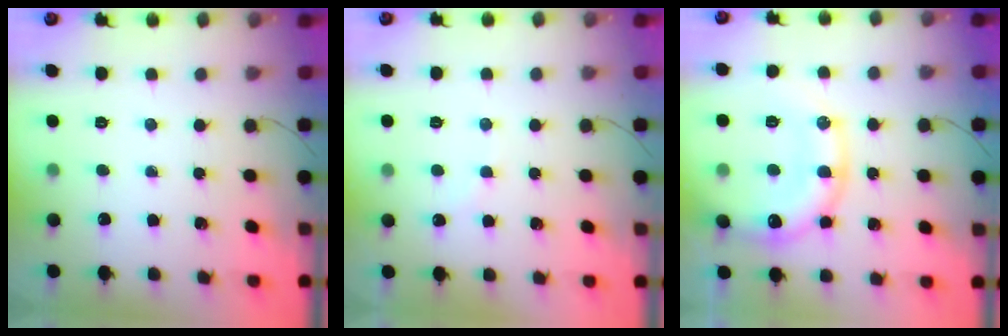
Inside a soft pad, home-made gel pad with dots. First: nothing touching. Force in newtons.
{"total": 3.9, "press": 3.8, "slide": 0.6}
{"total": 18.8, "press": 18.6, "slide": 2.7}